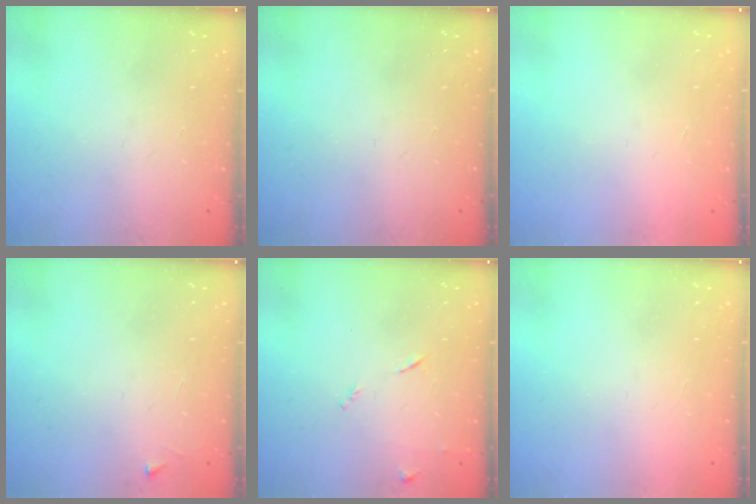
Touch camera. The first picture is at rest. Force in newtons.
{"total": 0.0}
{"total": 1.6, "press": 1.5, "slide": 0.1}
{"total": 2.5, "press": 2.5, "slide": 0.3}
{"total": 6.3, "press": 6.3, "slide": 0.6}
{"total": 1.5, "press": 1.5, "slide": 0.1}